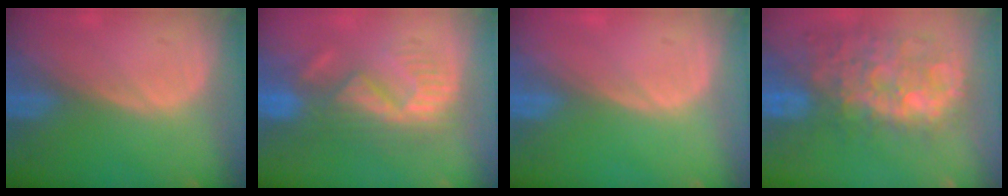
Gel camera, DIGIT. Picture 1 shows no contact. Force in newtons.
{"total": 8.6, "press": 8.2, "slide": 2.6}
{"total": 0.0}
{"total": 12.2, "press": 11.1, "slide": 5.1}